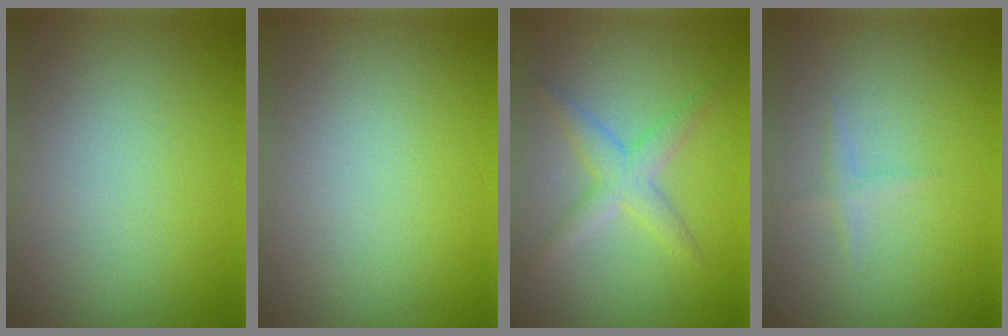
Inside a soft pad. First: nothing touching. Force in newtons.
{"total": 0.0}
{"total": 2.8, "press": 2.8, "slide": 0.1}
{"total": 0.8, "press": 0.8, "slide": 0.1}